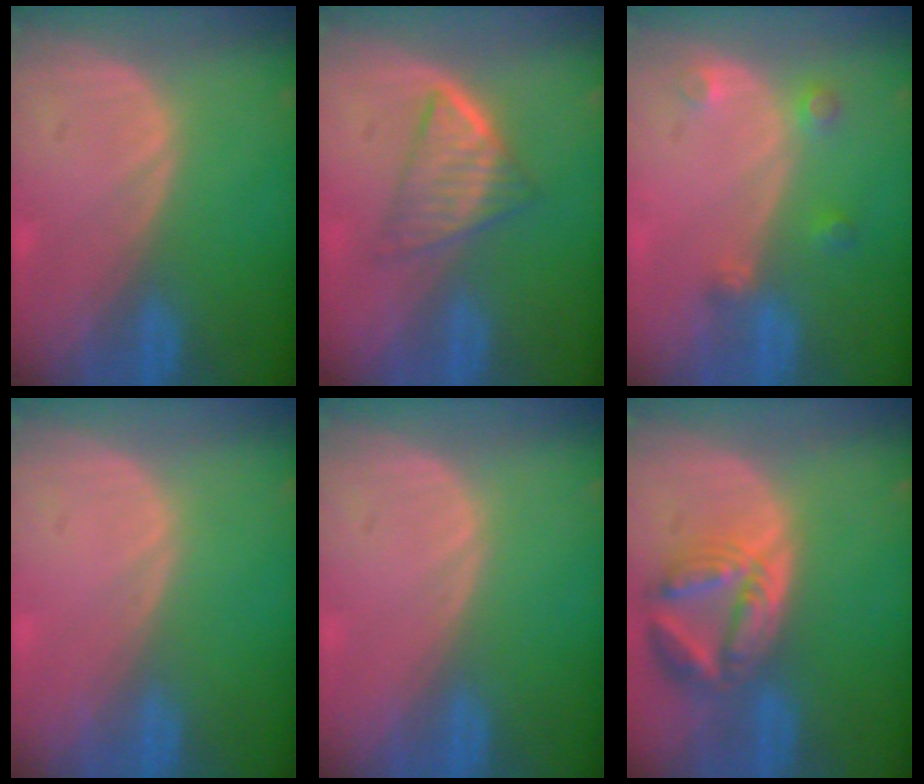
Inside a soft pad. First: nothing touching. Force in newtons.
{"total": 5.4, "press": 5.0, "slide": 2.0}
{"total": 2.9, "press": 2.8, "slide": 0.8}
{"total": 0.0}
{"total": 0.0}
{"total": 8.2, "press": 7.3, "slide": 3.7}